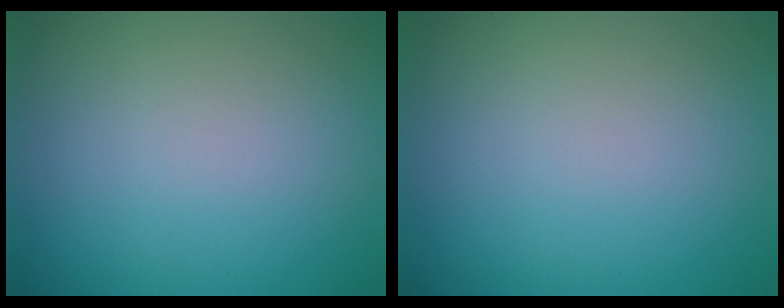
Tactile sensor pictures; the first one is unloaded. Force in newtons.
{"total": 0.0}